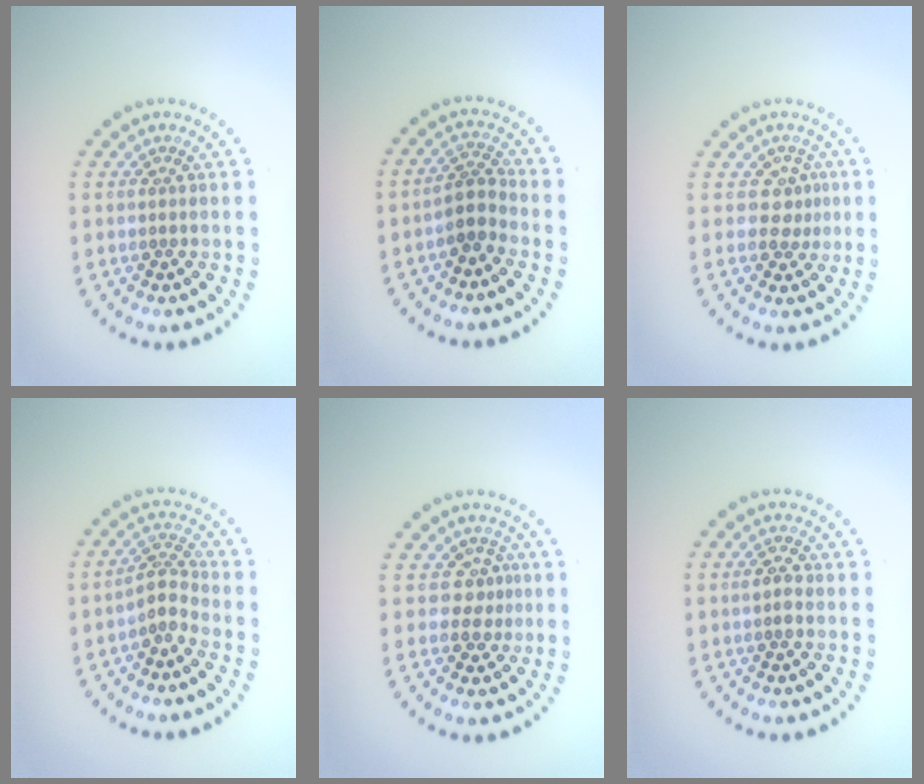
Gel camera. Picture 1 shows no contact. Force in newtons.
{"total": 2.5, "press": 1.9, "slide": 1.5}
{"total": 1.8, "press": 1.4, "slide": 1.2}
{"total": 2.3, "press": 1.7, "slide": 1.6}
{"total": 2.1, "press": 1.5, "slide": 1.5}
{"total": 1.2, "press": 1.2, "slide": 0.1}